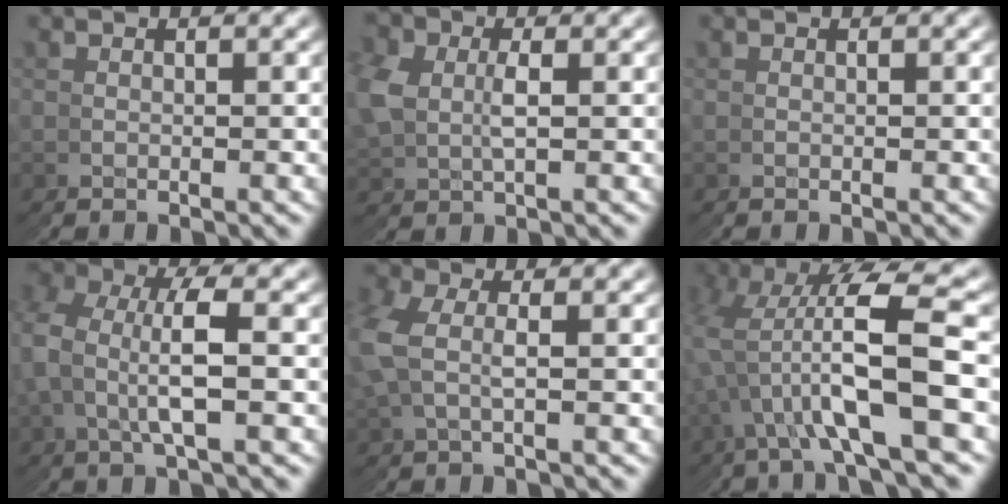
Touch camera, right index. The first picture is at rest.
{"total": 3.0, "force": [0.7, 2.9, 0.7], "torque": [-0.030, -0.015, 0.020]}
{"total": 0.0}
{"total": 4.8, "force": [1.2, 3.3, 3.2], "torque": [-0.076, 0.007, 0.016]}
{"total": 3.0, "force": [1.5, 2.5, 0.8], "torque": [-0.051, 0.003, 0.022]}
{"total": 9.4, "force": [2.1, 4.1, 8.2], "torque": [-0.146, 0.027, 0.023]}